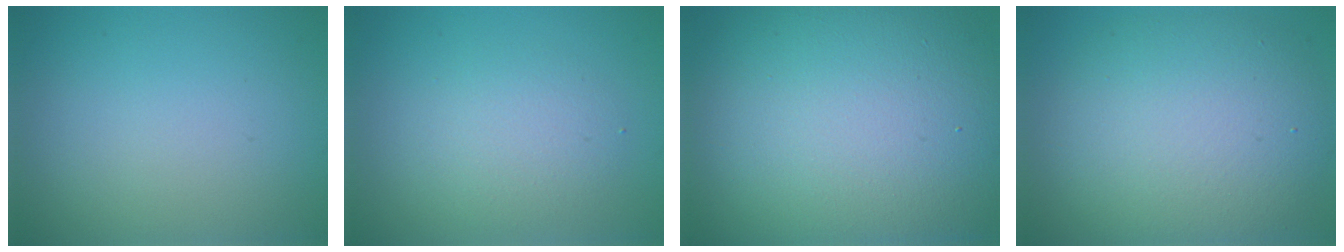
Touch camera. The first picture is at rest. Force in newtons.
{"total": 2.6, "press": 2.6, "slide": 0.3}
{"total": 17.8, "press": 17.8, "slide": 1.1}
{"total": 9.3, "press": 9.3, "slide": 0.8}